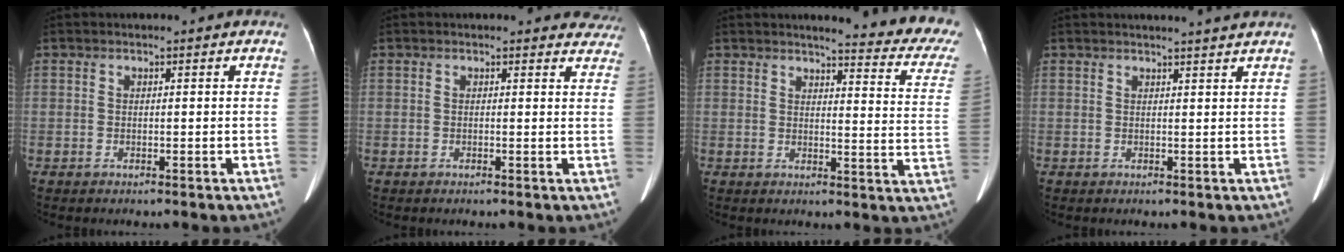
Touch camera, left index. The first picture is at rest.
{"total": 5.1, "force": [4.7, 2.0, 0.0], "torque": [0.031, -0.015, 0.016]}
{"total": 16.5, "force": [15.1, 1.2, 6.4], "torque": [-0.060, -0.092, 0.147]}
{"total": 4.6, "force": [4.2, -0.8, 1.6], "torque": [-0.020, 0.005, 0.042]}